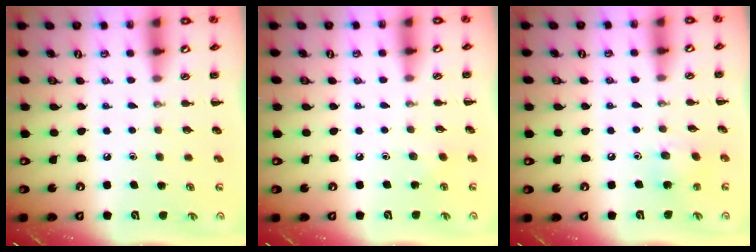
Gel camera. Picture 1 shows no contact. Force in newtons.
{"total": 1.7, "press": 1.6, "slide": 0.6}
{"total": 6.4, "press": 6.2, "slide": 1.5}